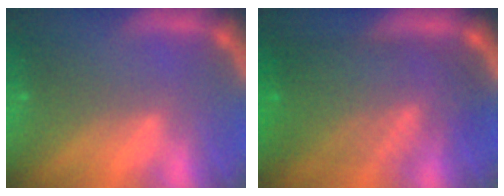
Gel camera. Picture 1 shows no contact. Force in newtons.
{"total": 9.6}